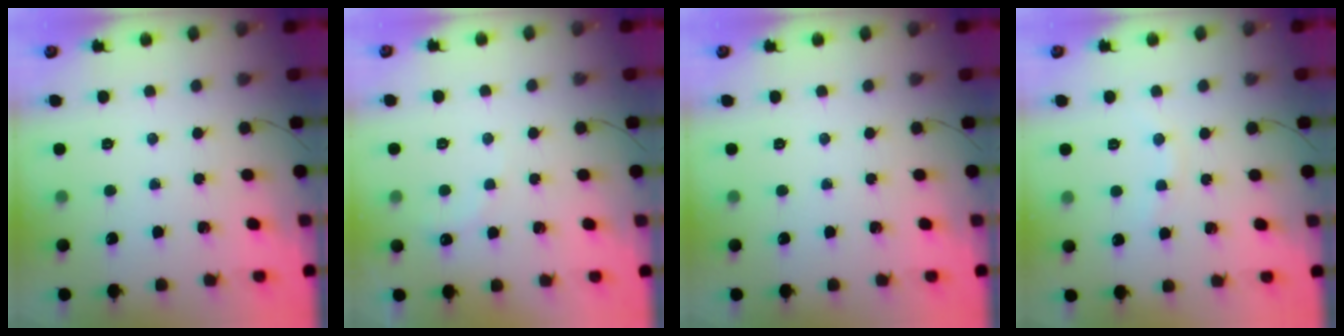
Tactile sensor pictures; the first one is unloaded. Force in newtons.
{"total": 4.9, "press": 4.7, "slide": 1.3}
{"total": 0.0}
{"total": 3.1, "press": 3.0, "slide": 0.8}